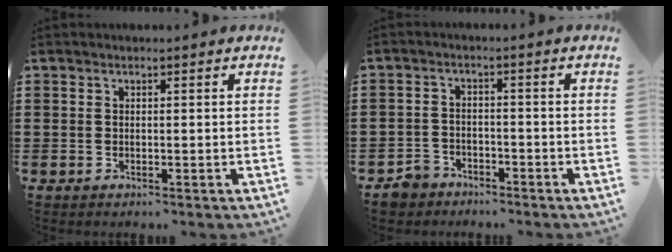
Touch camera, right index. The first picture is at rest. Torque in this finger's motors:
{"motor_torque": [0.13, -0.11, 0.00, 0.00]}